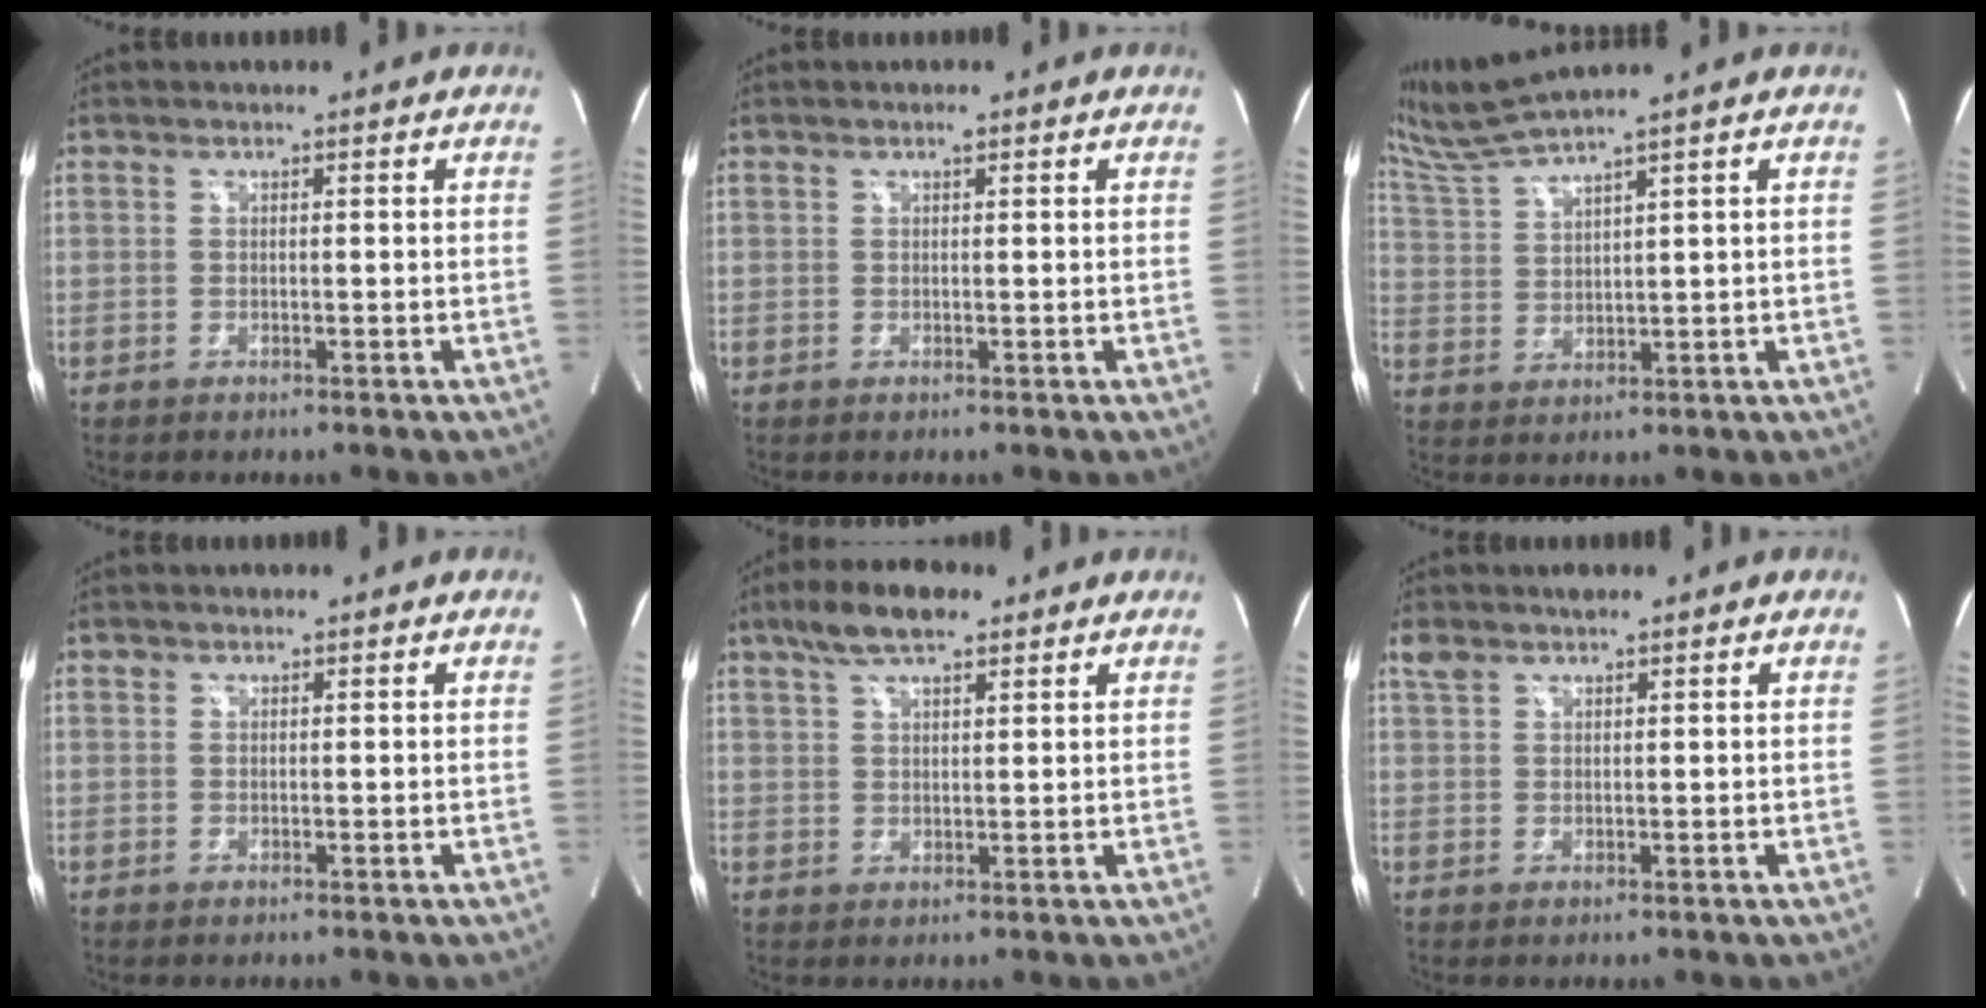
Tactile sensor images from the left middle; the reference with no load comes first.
{"total": 0.7, "force": [0.4, 0.1, 0.5], "torque": [-0.012, 0.002, 0.007]}
{"total": 6.3, "force": [5.6, -2.0, 1.9], "torque": [-0.059, -0.002, 0.125]}
{"total": 0.5, "force": [0.4, 0.4, 0.1], "torque": [-0.003, 0.004, 0.005]}
{"total": 7.4, "force": [5.1, 2.4, 4.8], "torque": [-0.096, 0.019, 0.091]}
{"total": 2.9, "force": [2.3, 1.0, 1.5], "torque": [-0.040, 0.019, 0.048]}